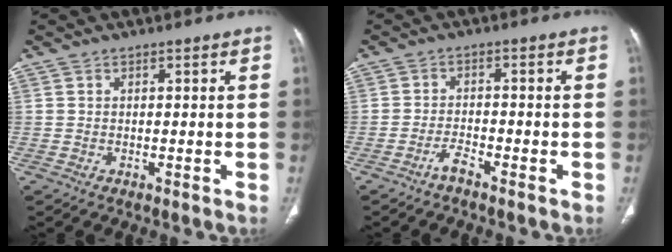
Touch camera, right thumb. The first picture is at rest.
{"total": 2.4, "force": [-2.0, 0.4, 1.3], "torque": [-0.031, 0.012, -0.040]}